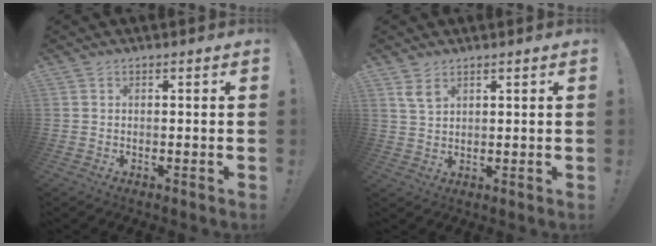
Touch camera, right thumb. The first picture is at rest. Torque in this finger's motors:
{"motor_torque": [0.13, 0.09, 0.30, 0.13, 0.00]}